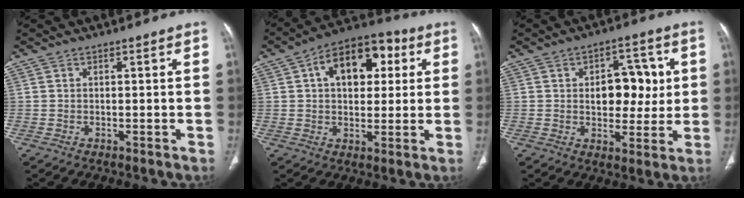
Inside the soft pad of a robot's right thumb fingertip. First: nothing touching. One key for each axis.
{"total": 14.4, "fx": 4.1, "fy": 9.1, "fz": 10.5, "tx": -0.117, "ty": 0.020, "tz": 0.056}
{"total": 11.1, "fx": 1.5, "fy": 6.9, "fz": 8.6, "tx": -0.071, "ty": 0.004, "tz": 0.026}